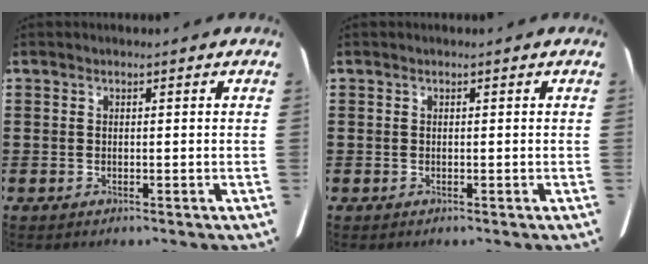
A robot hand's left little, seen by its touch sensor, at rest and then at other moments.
{"total": 0.0}